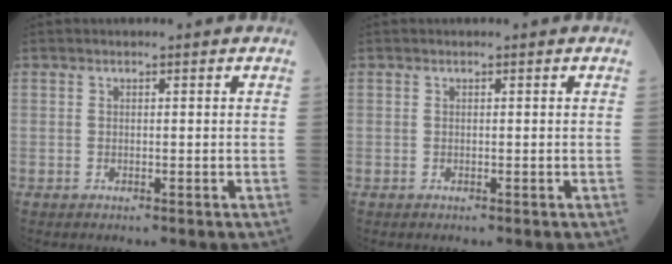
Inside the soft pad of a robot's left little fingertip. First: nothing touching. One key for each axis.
{"total": 0.0}